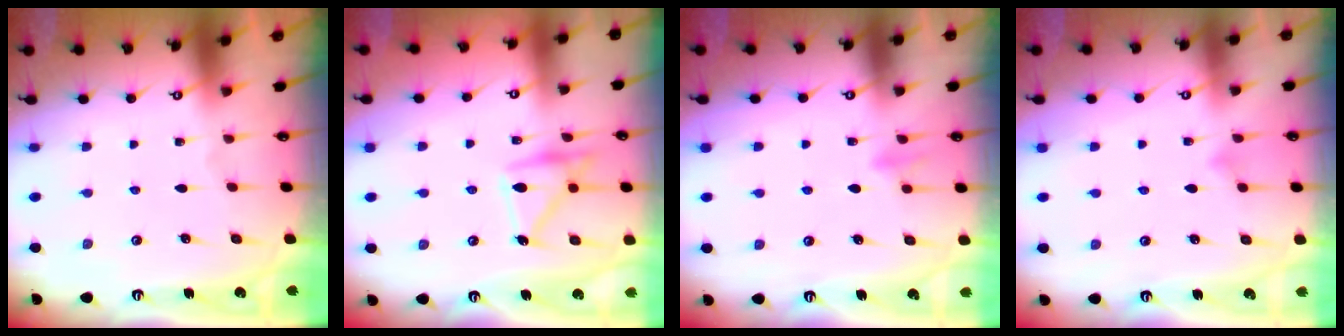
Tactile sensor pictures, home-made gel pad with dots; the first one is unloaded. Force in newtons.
{"total": 16.4, "press": 16.4, "slide": 0.8}
{"total": 6.6, "press": 6.5, "slide": 1.2}
{"total": 5.4, "press": 5.3, "slide": 0.5}